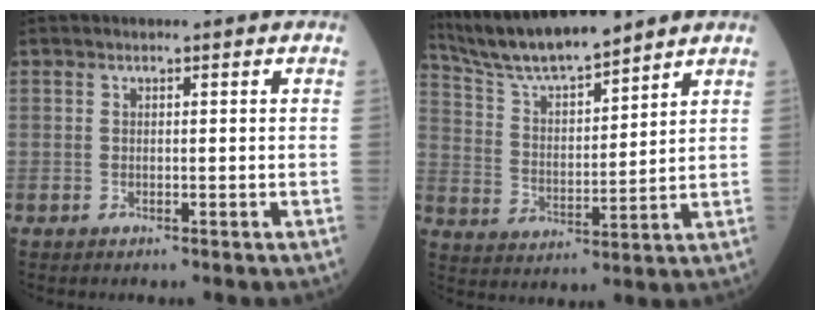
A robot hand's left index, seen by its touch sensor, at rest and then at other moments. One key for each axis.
{"total": 12.4, "fx": 11.3, "fy": 0.9, "fz": 4.9, "tx": -0.101, "ty": 0.012, "tz": 0.213}